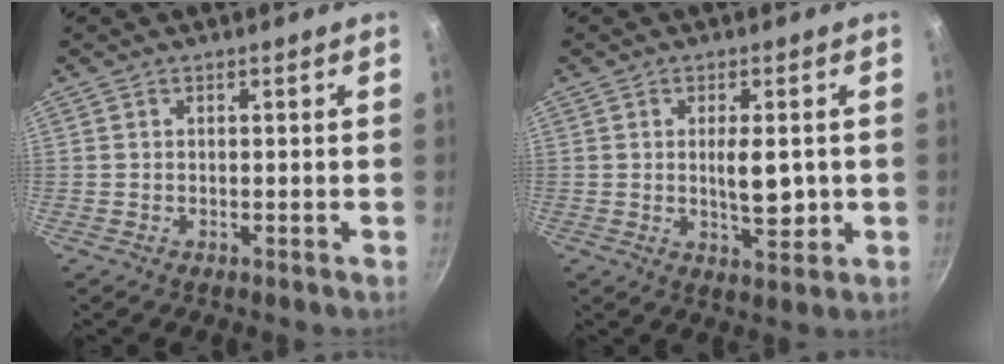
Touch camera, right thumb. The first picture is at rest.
{"total": 6.4, "force": [-0.1, 2.5, 5.9], "torque": [-0.074, -0.010, 0.003]}